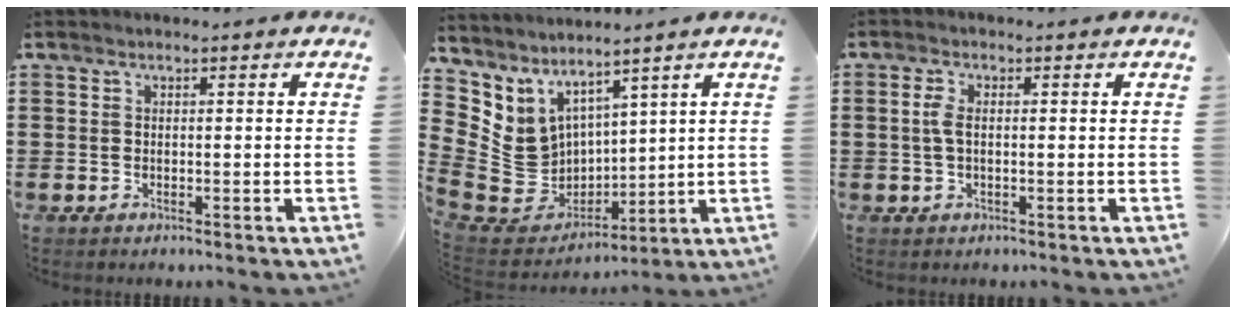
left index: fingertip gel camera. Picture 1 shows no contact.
{"total": 7.2, "force": [2.3, 6.5, 2.1], "torque": [-0.099, -0.035, 0.049]}
{"total": 2.3, "force": [0.1, 1.0, 2.0], "torque": [-0.056, -0.002, -0.004]}